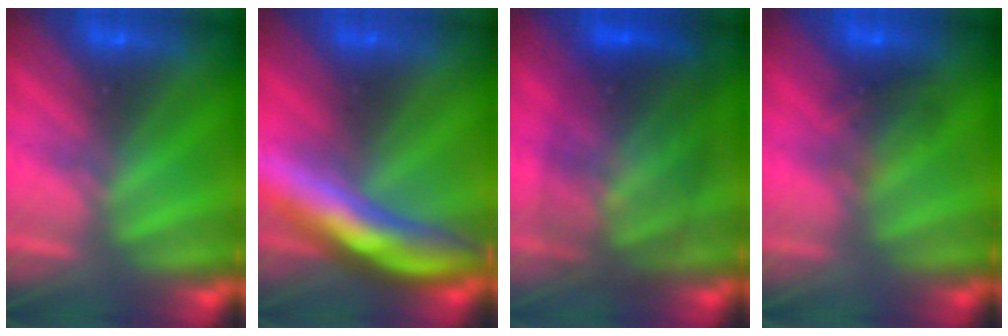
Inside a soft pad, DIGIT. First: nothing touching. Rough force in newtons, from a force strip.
{"total": 7.5}
{"total": 10.8}
{"total": 7.3}